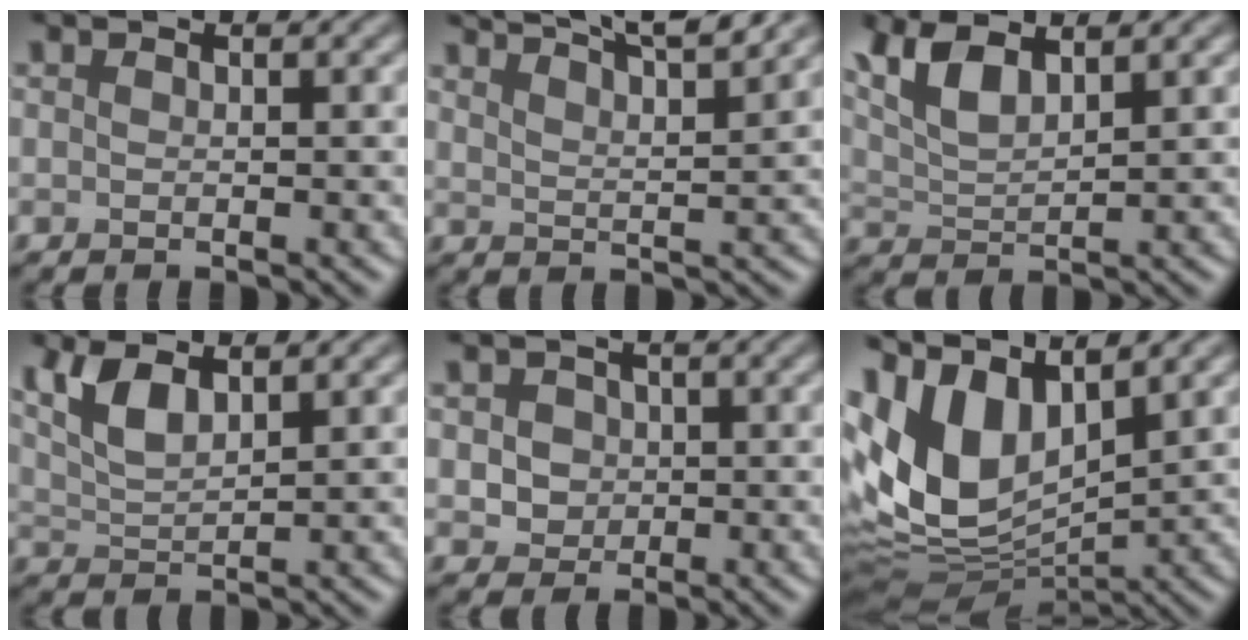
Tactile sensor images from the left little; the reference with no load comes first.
{"total": 8.9, "force": [7.3, 2.1, 4.7], "torque": [-0.043, 0.025, 0.064]}
{"total": 4.8, "force": [3.1, 1.7, 3.2], "torque": [-0.078, 0.005, 0.064]}
{"total": 3.8, "force": [2.3, 1.5, 2.7], "torque": [-0.065, 0.001, 0.048]}
{"total": 3.0, "force": [0.5, 2.6, 1.4], "torque": [-0.014, 0.009, 0.004]}
{"total": 9.7, "force": [3.4, 5.2, 7.5], "torque": [-0.172, 0.005, 0.060]}